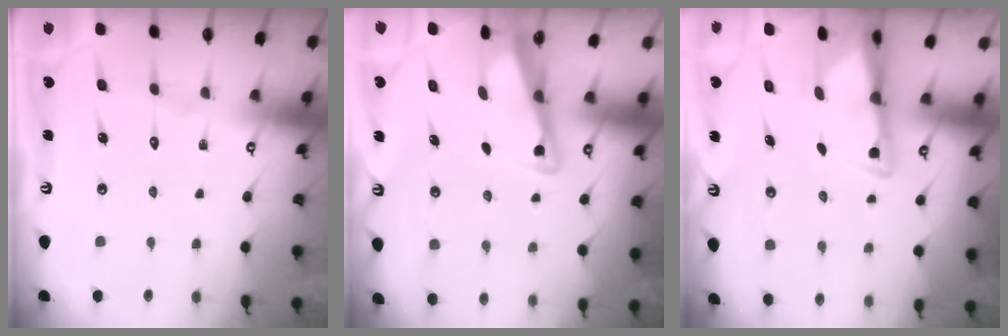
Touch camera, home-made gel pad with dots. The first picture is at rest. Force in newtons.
{"total": 3.4, "press": 3.4, "slide": 0.4}
{"total": 2.7, "press": 2.6, "slide": 0.7}